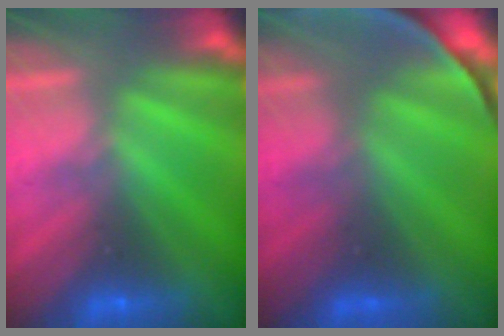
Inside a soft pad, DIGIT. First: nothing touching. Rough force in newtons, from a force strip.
{"total": 7.9}